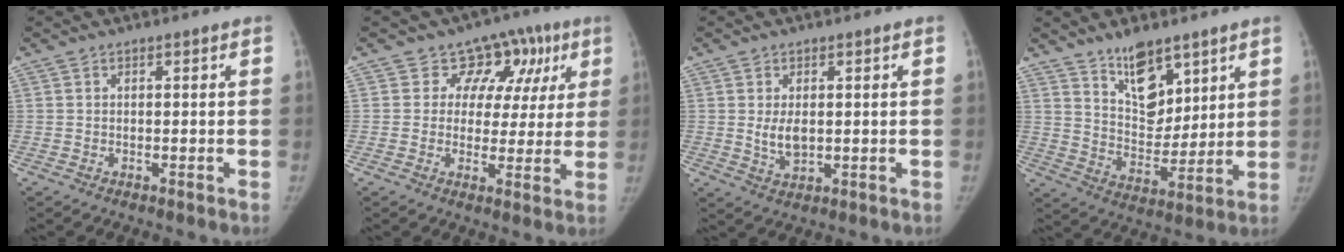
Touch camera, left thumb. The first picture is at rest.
{"total": 10.6, "force": [4.9, 8.6, 3.8], "torque": [0.015, 0.000, 0.058]}
{"total": 4.4, "force": [0.4, 2.6, 3.5], "torque": [-0.058, -0.011, 0.015]}
{"total": 11.8, "force": [7.9, 5.9, 6.5], "torque": [-0.072, -0.063, 0.146]}